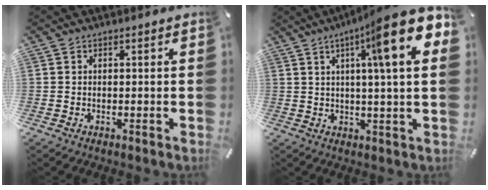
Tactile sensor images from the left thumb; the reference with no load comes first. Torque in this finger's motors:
{"motor_torque": [3.28, 1.73, 2.21, -0.56, 0.48]}